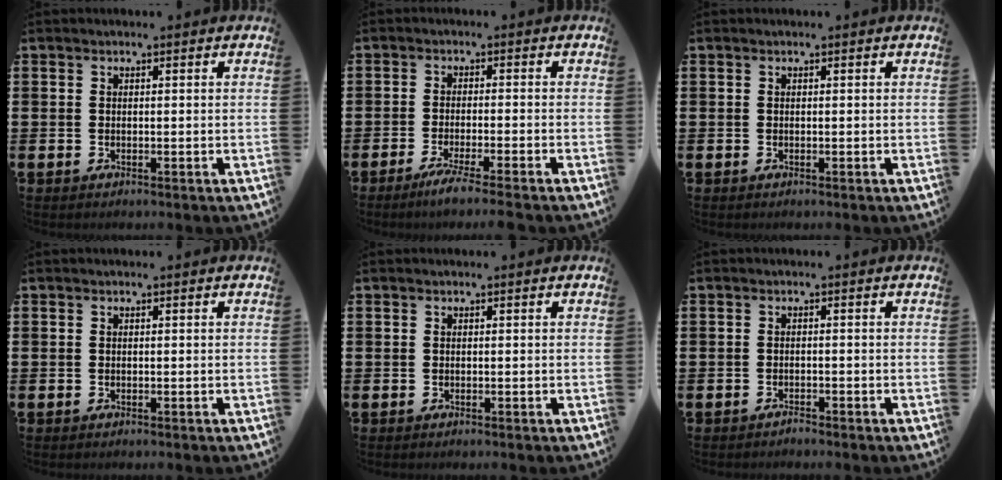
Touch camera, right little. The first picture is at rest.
{"total": 3.0, "force": [-2.1, -0.2, 2.1], "torque": [-0.039, -0.007, -0.039]}
{"total": 0.0}
{"total": 0.0}
{"total": 0.0}
{"total": 0.8, "force": [-0.8, 0.0, 0.1], "torque": [-0.004, -0.002, -0.016]}